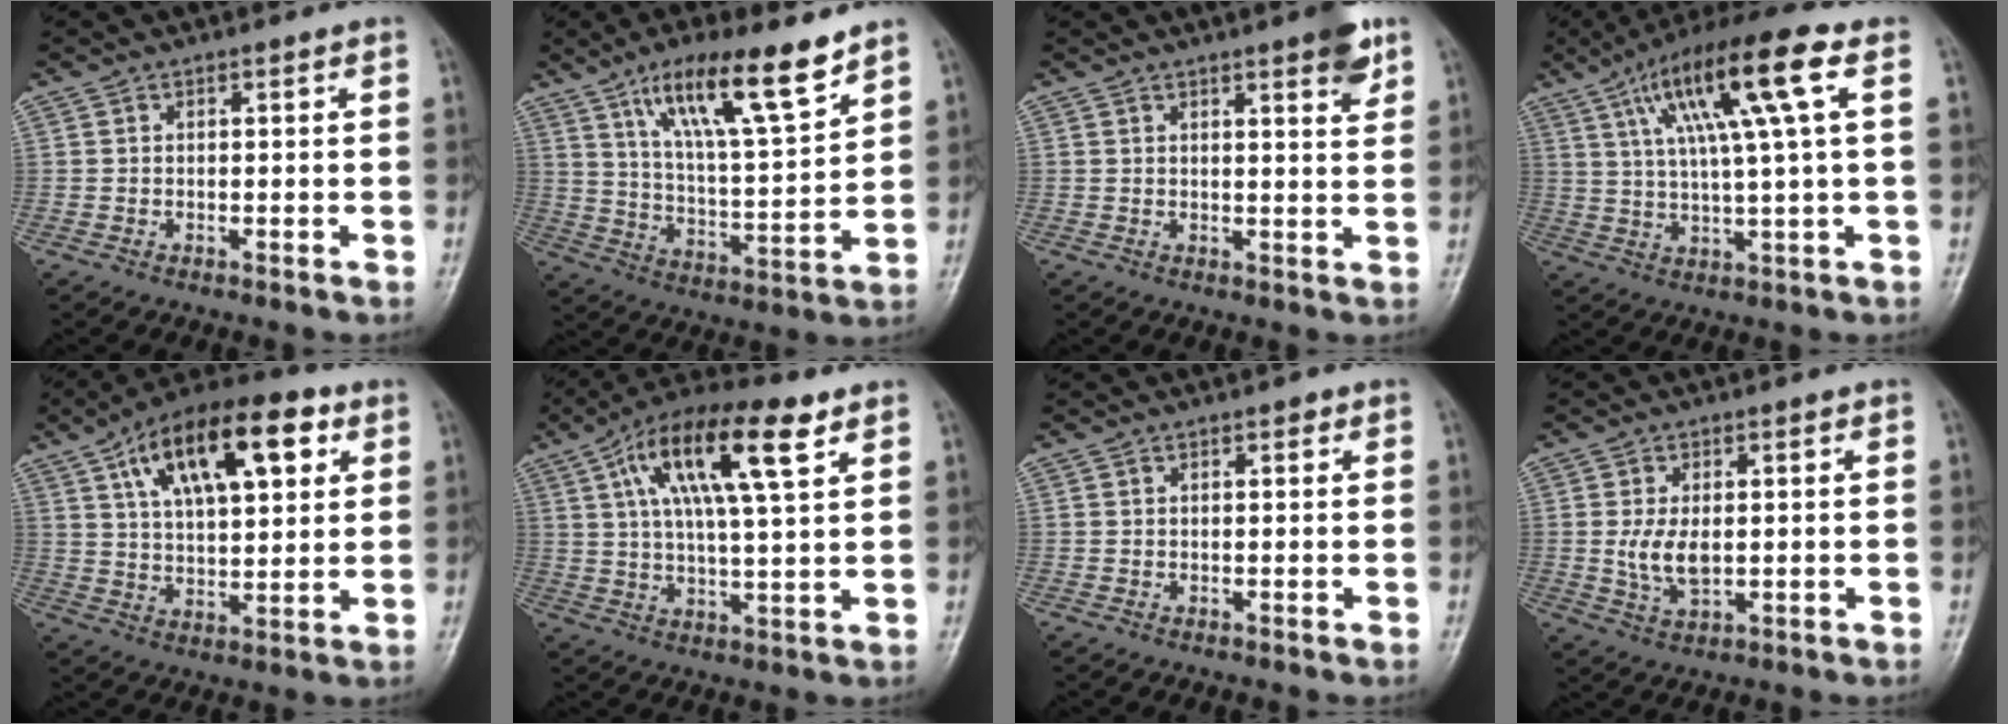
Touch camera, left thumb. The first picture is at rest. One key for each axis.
{"total": 16.4, "fx": 10.4, "fy": 3.6, "fz": 12.2, "tx": -0.193, "ty": -0.049, "tz": 0.190}
{"total": 5.4, "fx": 3.3, "fy": 1.1, "fz": 4.1, "tx": -0.046, "ty": -0.016, "tz": 0.038}
{"total": 15.8, "fx": 5.6, "fy": 1.9, "fz": 14.6, "tx": -0.269, "ty": 0.010, "tz": 0.091}
{"total": 19.5, "fx": 8.2, "fy": 8.6, "fz": 15.4, "tx": -0.225, "ty": -0.004, "tz": 0.133}
{"total": 17.3, "fx": 7.4, "fy": 5.1, "fz": 14.8, "tx": -0.254, "ty": 0.003, "tz": 0.122}
{"total": 0.7, "fx": 0.4, "fy": 0.5, "fz": 0.4, "tx": 0.000, "ty": 0.000, "tz": 0.001}
{"total": 5.8, "fx": 0.1, "fy": 3.2, "fz": 4.8, "tx": -0.096, "ty": -0.008, "tz": 0.006}